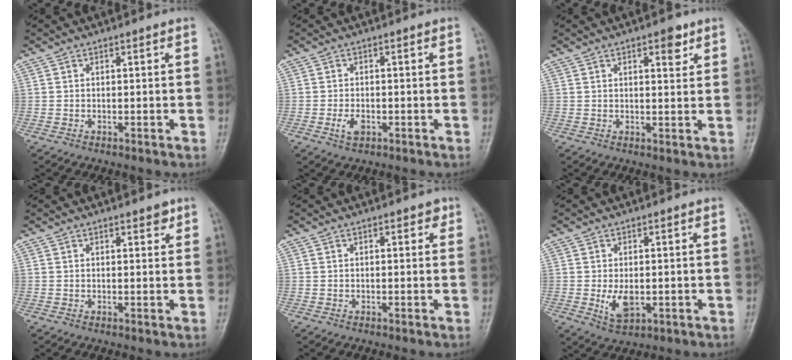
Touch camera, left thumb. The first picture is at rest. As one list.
[{"total": 2.9, "force": [-1.1, 1.7, 2.1], "torque": [-0.041, 0.006, -0.019]}, {"total": 3.8, "force": [2.1, 1.5, 2.8], "torque": [-0.027, -0.009, 0.028]}, {"total": 2.3, "force": [1.5, 0.9, 1.5], "torque": [-0.013, -0.007, 0.019]}, {"total": 2.0, "force": [0.9, 1.1, 1.5], "torque": [-0.011, 0.000, 0.008]}, {"total": 5.2, "force": [-0.7, 3.0, 4.2], "torque": [-0.069, -0.007, -0.003]}]